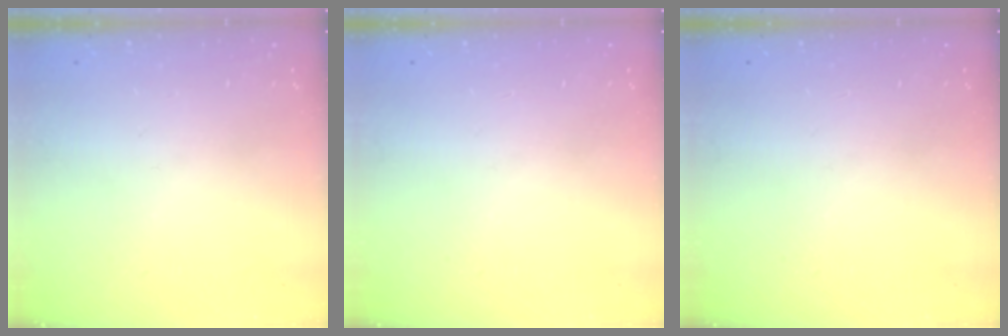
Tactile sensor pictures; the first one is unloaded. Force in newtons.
{"total": 0.0}
{"total": 0.0}